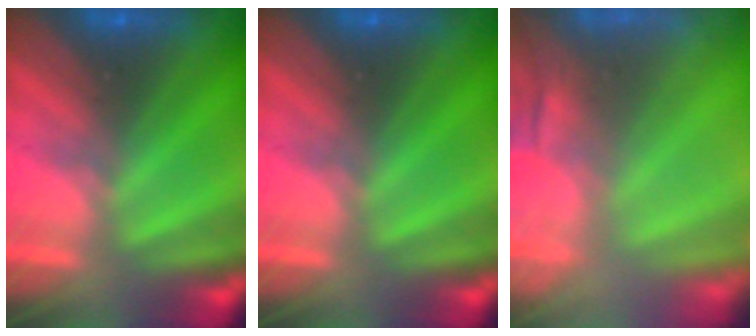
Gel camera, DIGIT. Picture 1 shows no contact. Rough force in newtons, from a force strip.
{"total": 0.0}
{"total": 7.7}